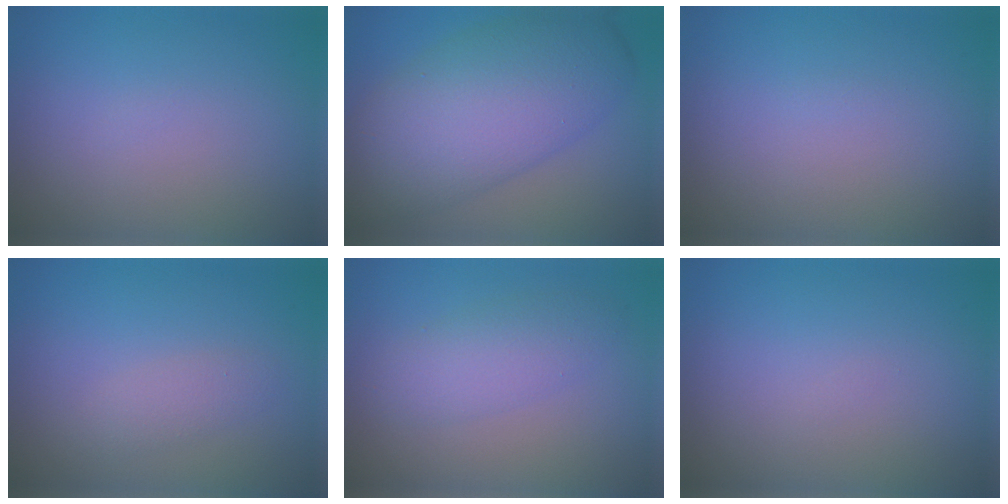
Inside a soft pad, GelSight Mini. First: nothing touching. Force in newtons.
{"total": 10.1, "press": 10.1, "slide": 0.5}
{"total": 0.0}
{"total": 1.4, "press": 1.4, "slide": 0.1}
{"total": 3.0, "press": 3.0, "slide": 0.1}
{"total": 0.0}